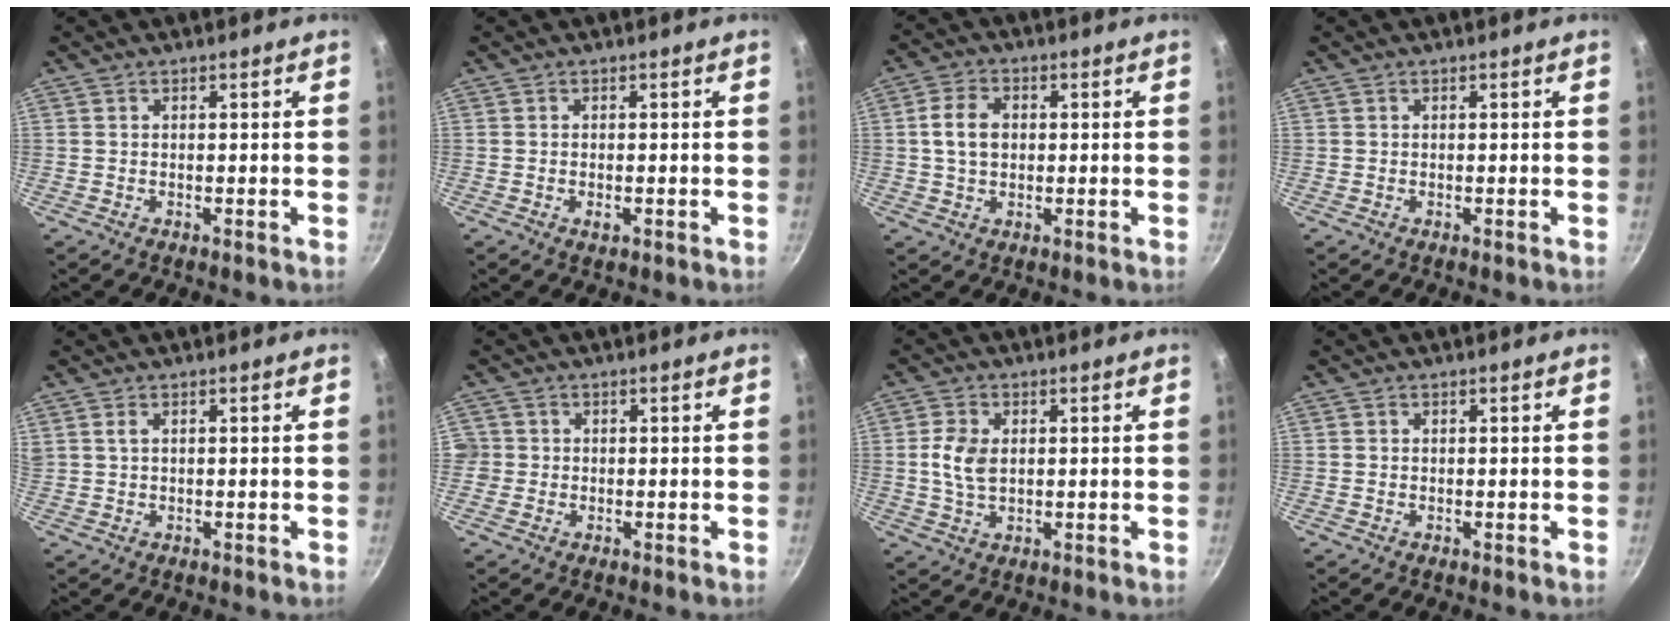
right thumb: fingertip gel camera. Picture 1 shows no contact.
{"total": 1.4, "force": [-0.4, 0.8, 1.1], "torque": [-0.019, 0.000, -0.007]}
{"total": 6.3, "force": [0.5, 4.6, 4.3], "torque": [-0.070, 0.010, 0.006]}
{"total": 0.0}
{"total": 1.2, "force": [0.5, 0.6, 0.9], "torque": [-0.017, 0.002, 0.011]}
{"total": 2.5, "force": [-0.4, 2.4, 0.4], "torque": [0.008, 0.008, -0.010]}
{"total": 5.9, "force": [0.6, 3.8, 4.4], "torque": [-0.080, 0.003, 0.013]}
{"total": 0.0}